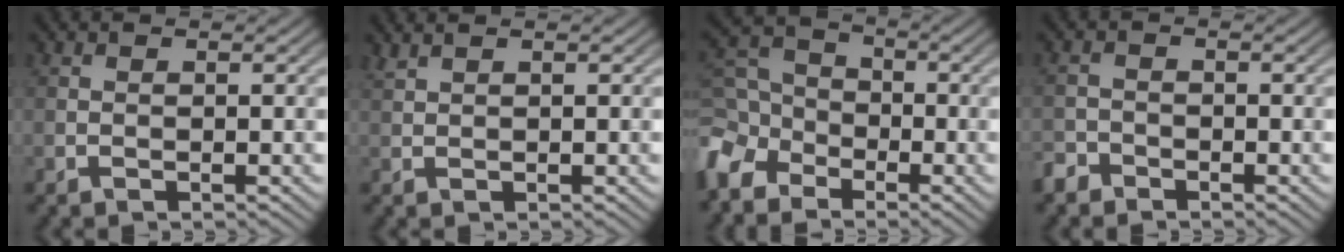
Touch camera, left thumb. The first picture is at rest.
{"total": 1.2, "force": [1.1, 0.0, 0.5], "torque": [-0.017, 0.006, 0.026]}
{"total": 7.9, "force": [-4.3, 5.6, 3.7], "torque": [-0.103, -0.009, -0.108]}
{"total": 2.0, "force": [-1.6, 1.0, 0.3], "torque": [-0.005, 0.000, -0.042]}